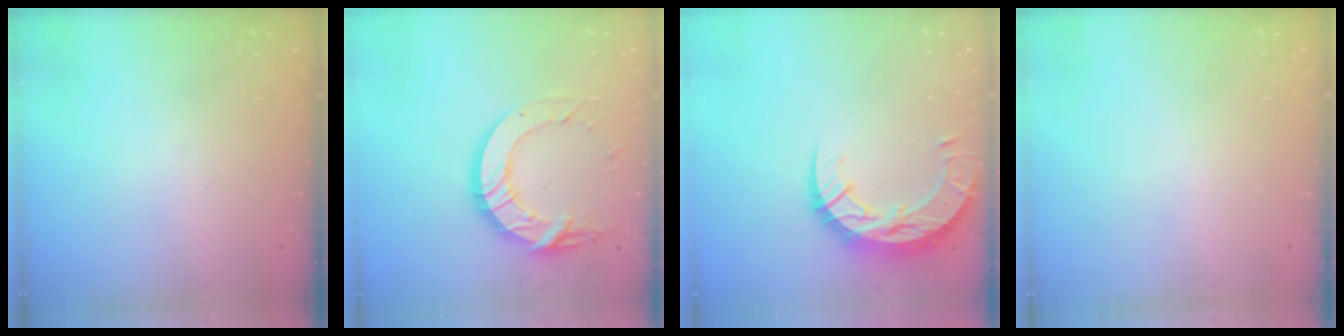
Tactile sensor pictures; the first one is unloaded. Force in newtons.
{"total": 14.2, "press": 14.2, "slide": 1.6}
{"total": 15.9, "press": 15.9, "slide": 1.2}
{"total": 0.0}